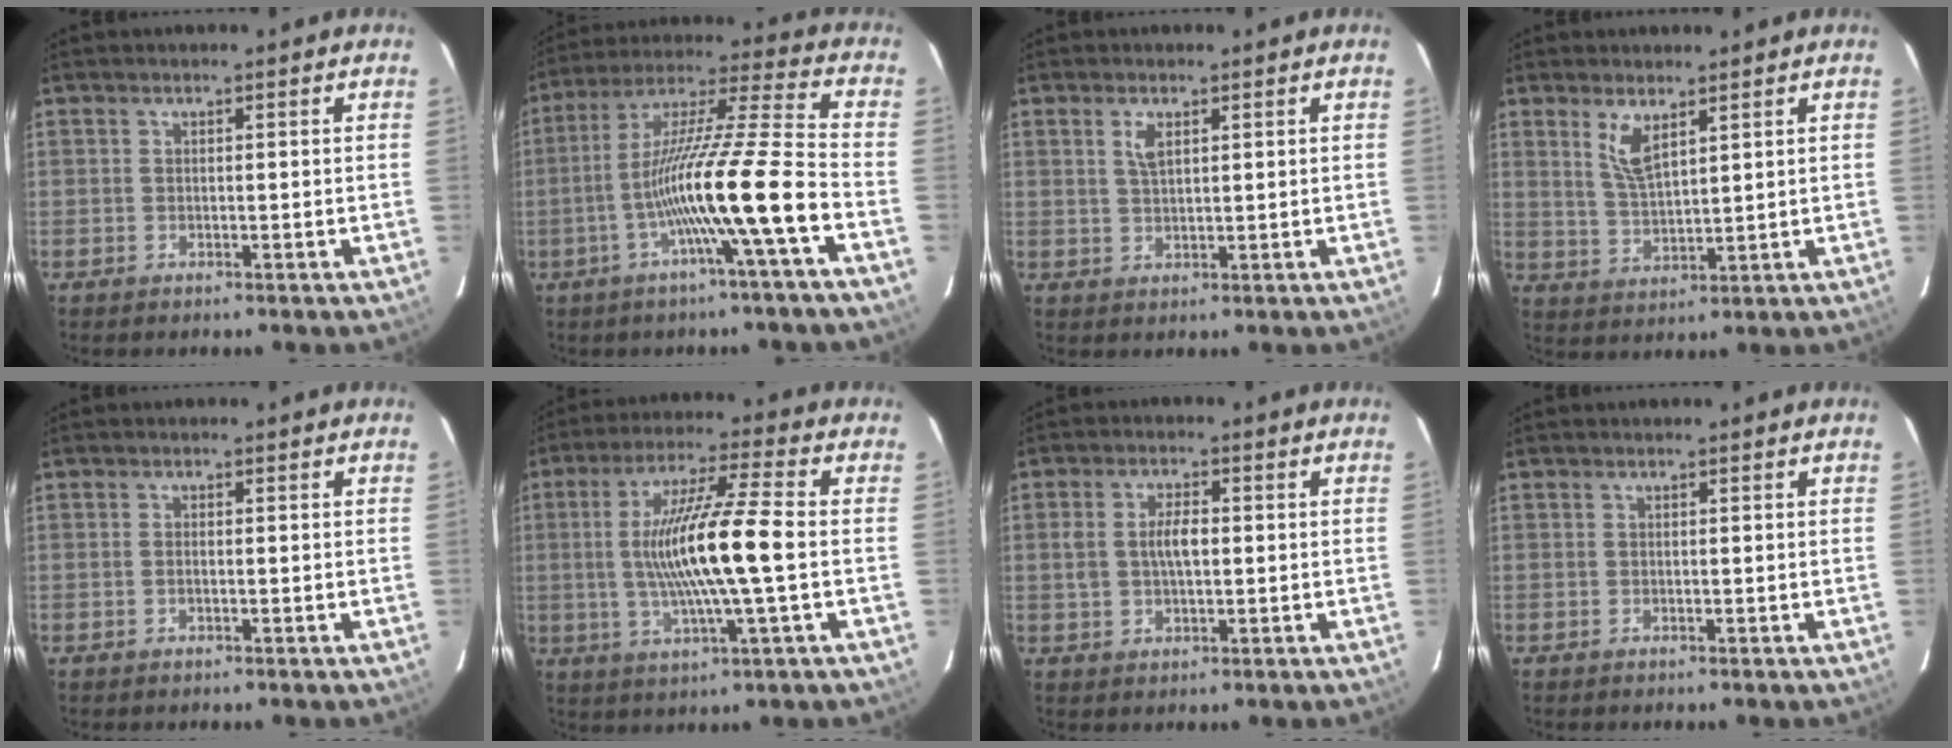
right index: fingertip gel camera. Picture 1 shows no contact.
{"total": 17.0, "force": [-6.7, -1.5, 15.6], "torque": [-0.272, -0.013, -0.124]}
{"total": 2.8, "force": [1.2, 1.2, 2.2], "torque": [-0.043, 0.002, 0.024]}
{"total": 5.6, "force": [3.2, 1.9, 4.2], "torque": [-0.080, -0.006, 0.067]}
{"total": 0.8, "force": [-0.2, 0.3, 0.7], "torque": [-0.015, 0.001, -0.005]}
{"total": 14.9, "force": [-0.8, 0.5, 14.8], "torque": [-0.278, -0.002, -0.013]}
{"total": 5.1, "force": [0.3, 2.7, 4.4], "torque": [-0.086, 0.008, 0.008]}
{"total": 0.0}